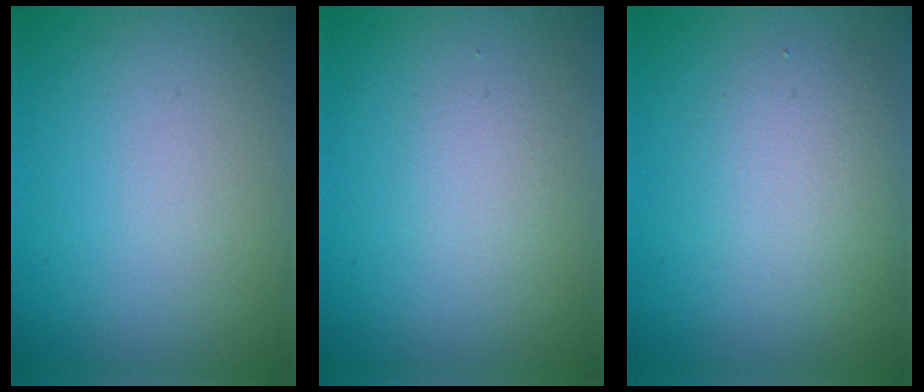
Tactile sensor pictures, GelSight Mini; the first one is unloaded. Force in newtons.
{"total": 1.3, "press": 1.3, "slide": 0.0}
{"total": 4.0, "press": 4.0, "slide": 0.2}